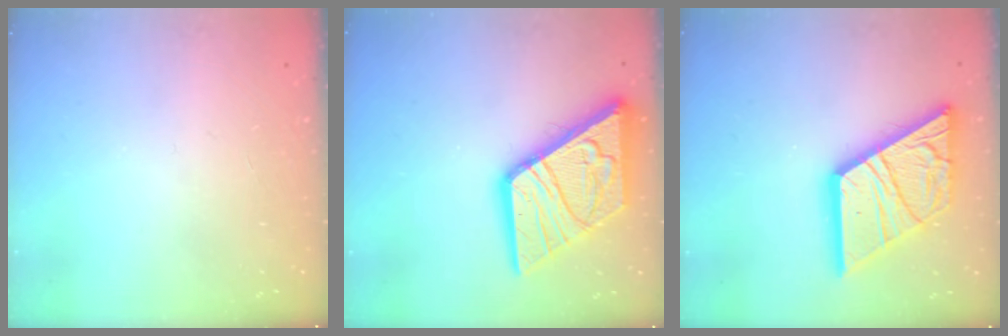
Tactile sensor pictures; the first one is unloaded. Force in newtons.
{"total": 21.1, "press": 21.0, "slide": 2.4}
{"total": 25.6, "press": 25.4, "slide": 2.9}